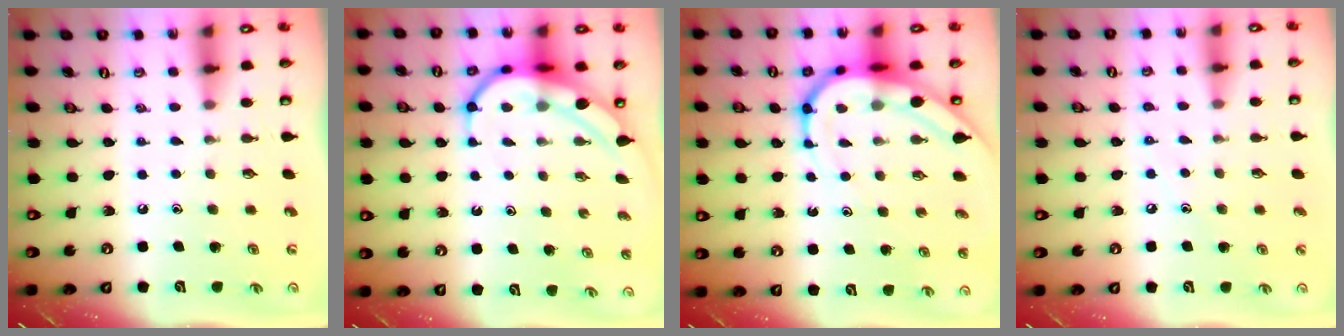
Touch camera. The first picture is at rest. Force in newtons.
{"total": 8.7, "press": 8.7, "slide": 0.8}
{"total": 10.4, "press": 10.4, "slide": 1.0}
{"total": 3.9, "press": 3.9, "slide": 0.5}